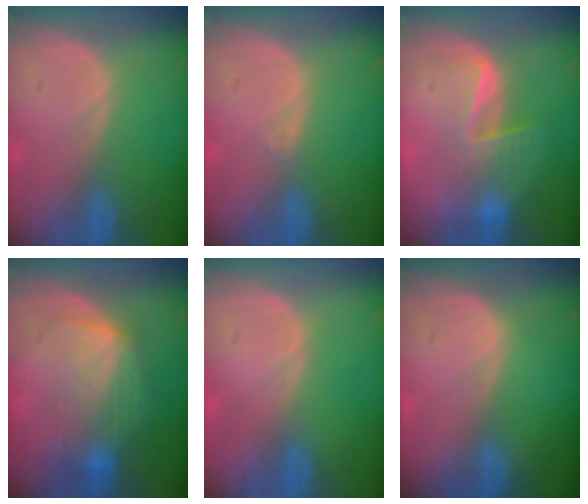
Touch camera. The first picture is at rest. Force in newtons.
{"total": 0.6, "press": 0.5, "slide": 0.4}
{"total": 6.2, "press": 5.9, "slide": 1.9}
{"total": 7.4, "press": 7.3, "slide": 1.3}
{"total": 0.0}
{"total": 0.0}